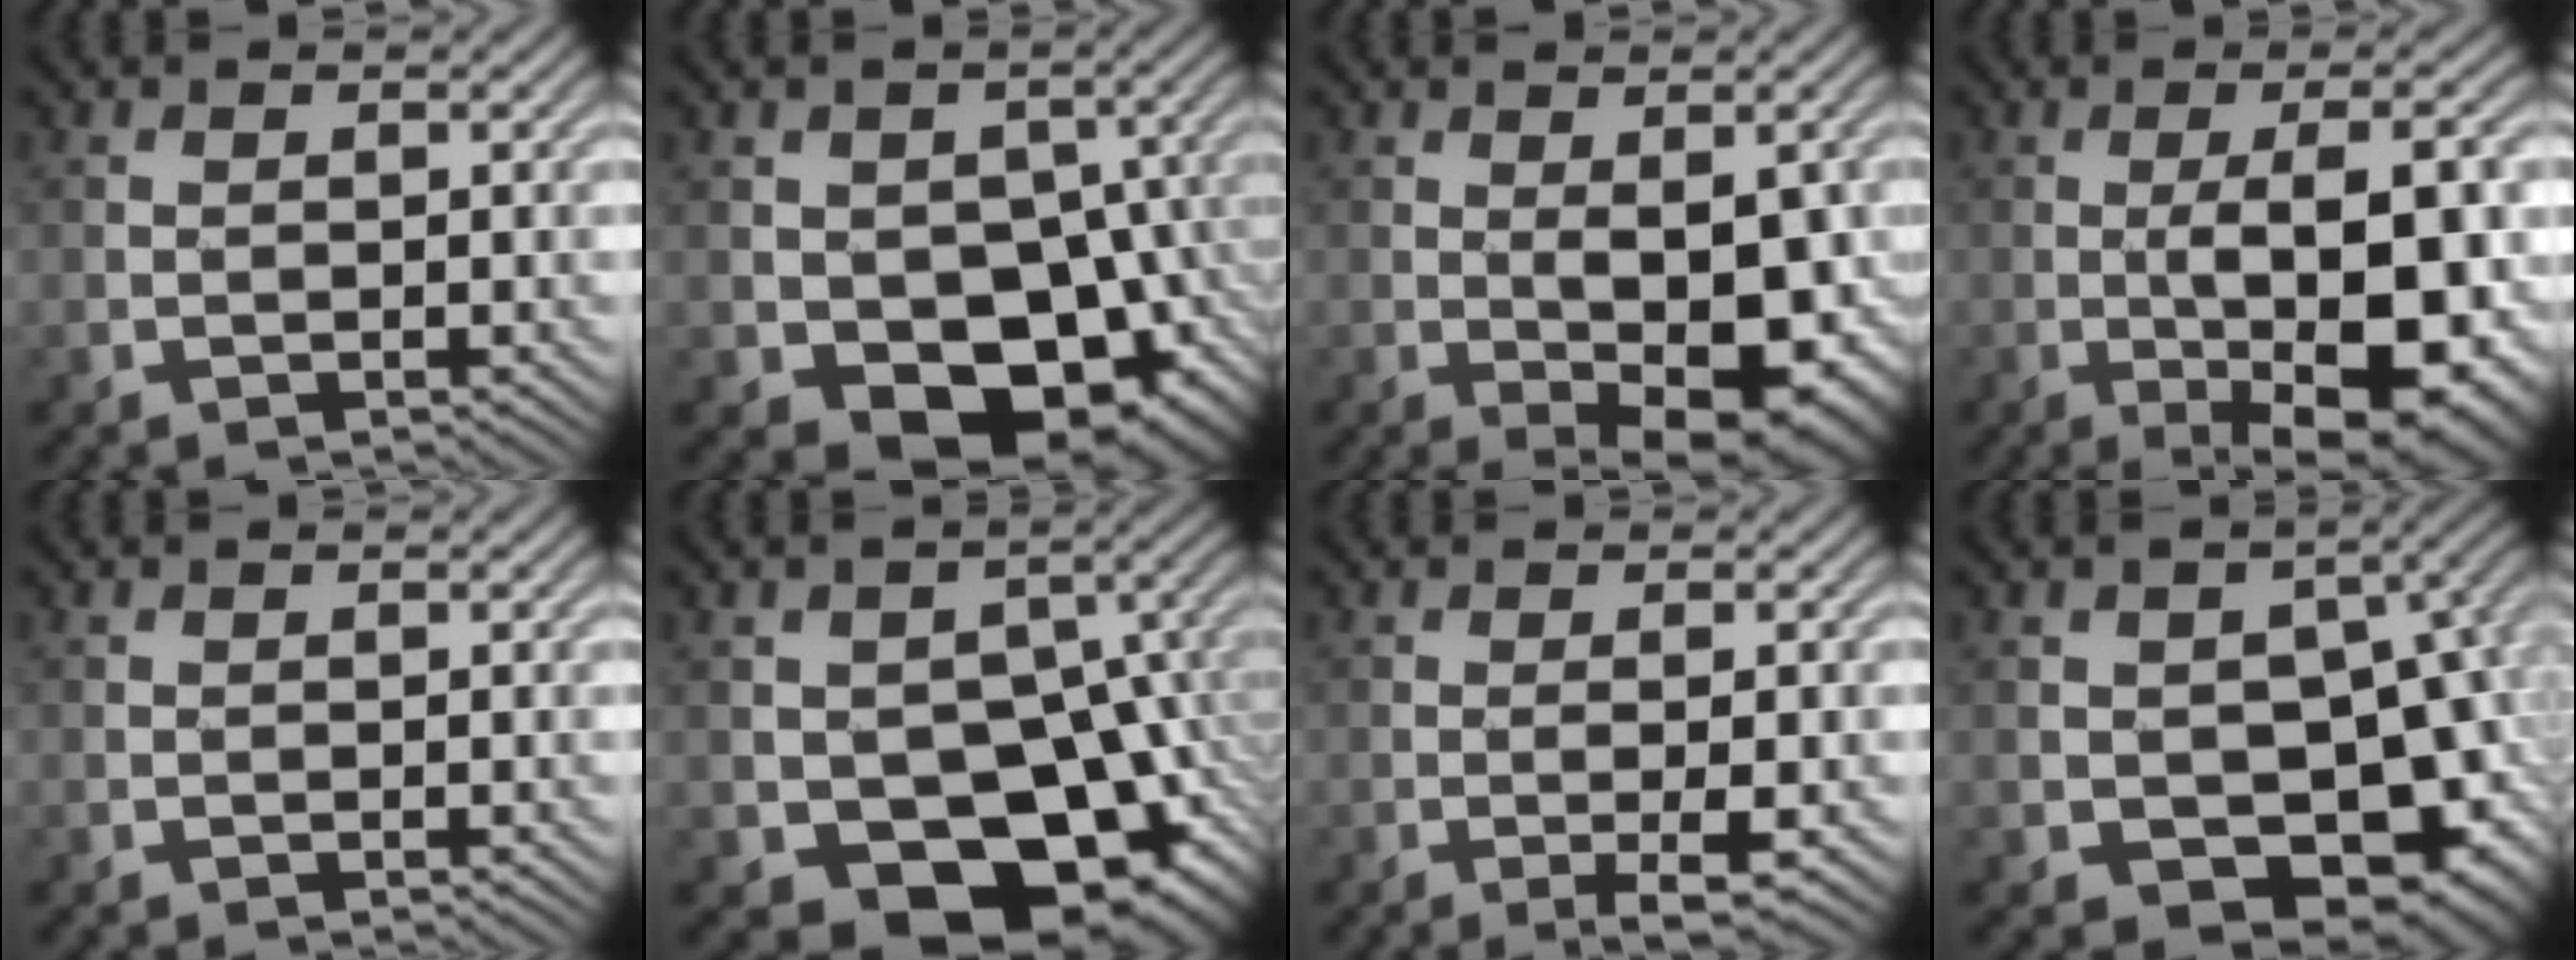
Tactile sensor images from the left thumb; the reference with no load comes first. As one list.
[{"total": 13.1, "force": [-3.7, 9.1, 8.7], "torque": [-0.112, -0.012, -0.043]}, {"total": 9.6, "force": [-1.8, 4.2, 8.5], "torque": [-0.118, -0.013, -0.012]}, {"total": 14.8, "force": [-3.2, 5.3, 13.5], "torque": [-0.171, 0.003, -0.046]}, {"total": 0.0}, {"total": 17.3, "force": [-6.7, 12.0, 10.6], "torque": [-0.147, -0.007, -0.093]}, {"total": 3.2, "force": [-0.7, 0.3, 3.1], "torque": [-0.057, 0.000, -0.009]}, {"total": 14.9, "force": [-4.2, 10.3, 9.9], "torque": [-0.118, 0.010, -0.051]}]